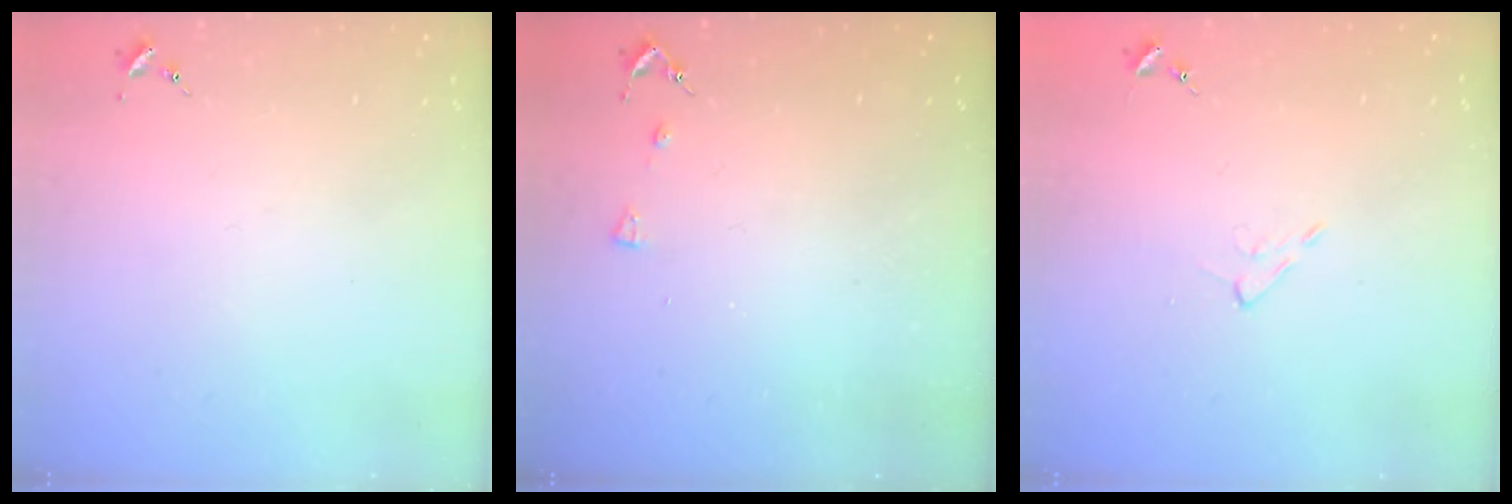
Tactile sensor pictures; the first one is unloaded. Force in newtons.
{"total": 3.3, "press": 3.3, "slide": 0.6}
{"total": 4.3, "press": 4.3, "slide": 0.7}